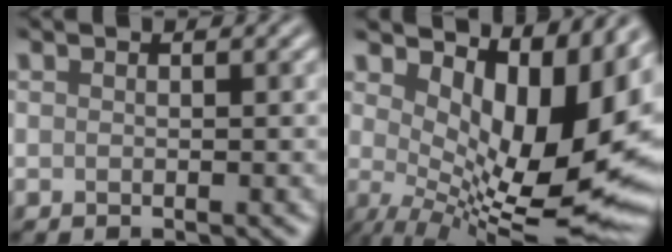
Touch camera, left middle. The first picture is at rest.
{"total": 14.5, "force": [2.9, 6.6, 12.6], "torque": [-0.168, -0.008, 0.071]}